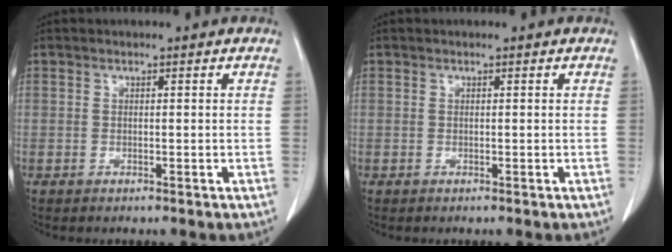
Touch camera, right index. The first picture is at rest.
{"total": 0.0}